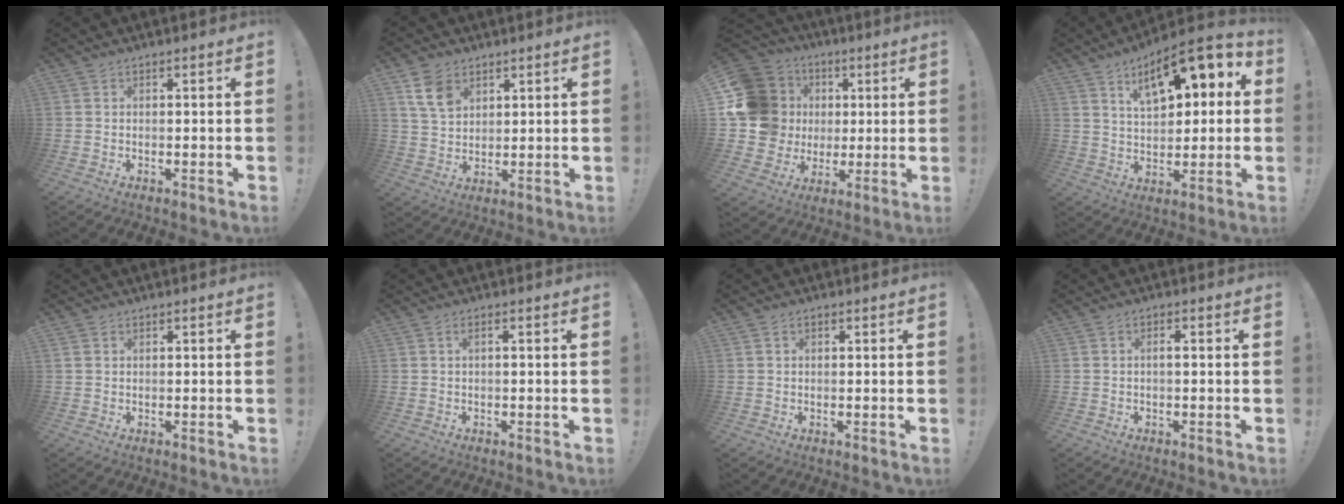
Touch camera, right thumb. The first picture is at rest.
{"total": 8.5, "force": [4.8, 5.6, 4.4], "torque": [-0.067, -0.016, 0.093]}
{"total": 18.7, "force": [3.0, 16.6, 8.1], "torque": [-0.156, 0.000, 0.090]}
{"total": 15.4, "force": [7.4, 7.1, 11.4], "torque": [-0.166, -0.037, 0.124]}
{"total": 1.1, "force": [0.6, 0.8, 0.4], "torque": [-0.010, 0.004, 0.011]}
{"total": 1.2, "force": [-0.1, 0.1, 1.2], "torque": [-0.032, 0.005, -0.002]}
{"total": 0.7, "force": [0.2, 0.6, 0.4], "torque": [-0.010, 0.004, 0.004]}
{"total": 1.5, "force": [-0.4, 0.2, 1.4], "torque": [-0.030, 0.005, -0.008]}